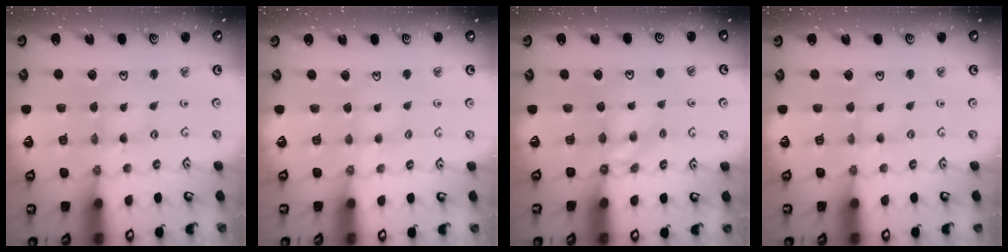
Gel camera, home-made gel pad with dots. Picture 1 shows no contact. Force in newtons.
{"total": 2.7, "press": 2.6, "slide": 0.5}
{"total": 5.4, "press": 5.4, "slide": 0.4}
{"total": 0.7, "press": 0.7, "slide": 0.2}